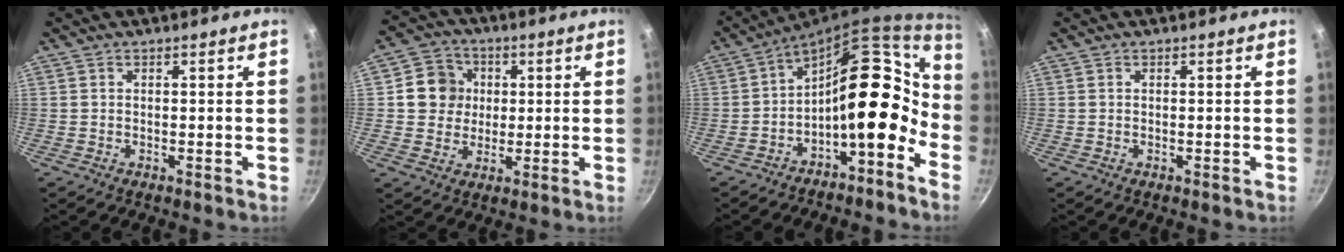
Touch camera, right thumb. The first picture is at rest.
{"total": 8.5, "force": [1.4, 7.9, 3.0], "torque": [-0.012, 0.011, 0.015]}
{"total": 13.7, "force": [-4.9, 7.3, 10.4], "torque": [-0.092, 0.075, -0.082]}
{"total": 0.0}